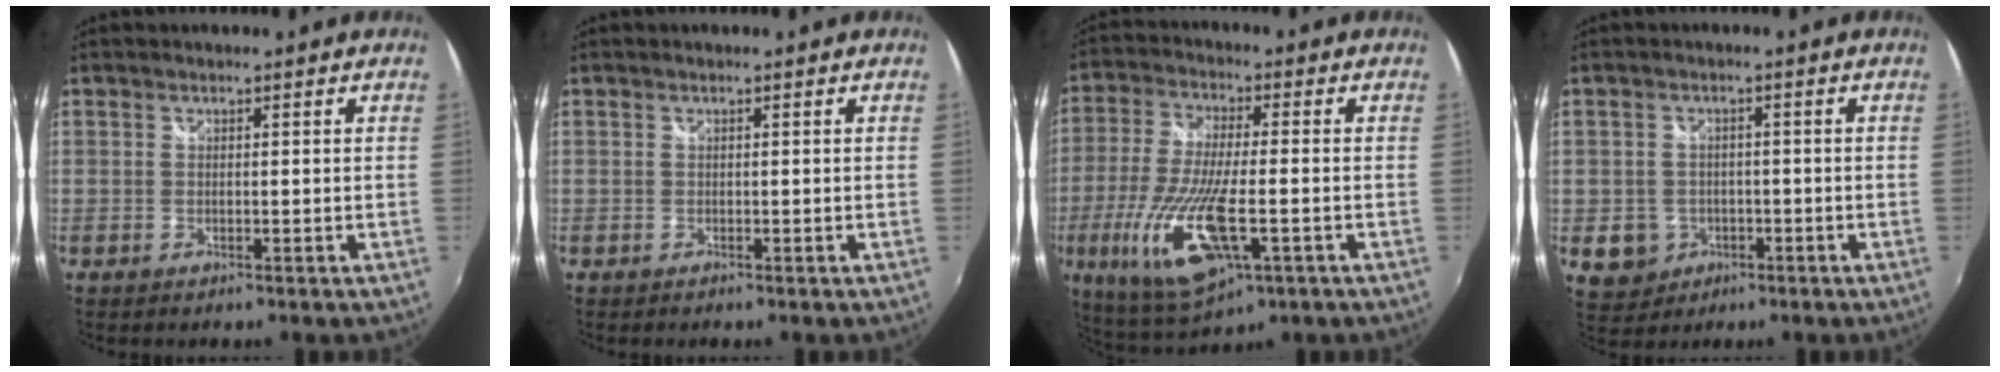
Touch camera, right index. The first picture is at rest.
{"total": 0.0}
{"total": 17.5, "force": [-5.8, 5.4, 15.6], "torque": [-0.327, -0.039, -0.100]}
{"total": 5.8, "force": [-1.7, 5.4, 1.3], "torque": [-0.035, 0.009, -0.013]}